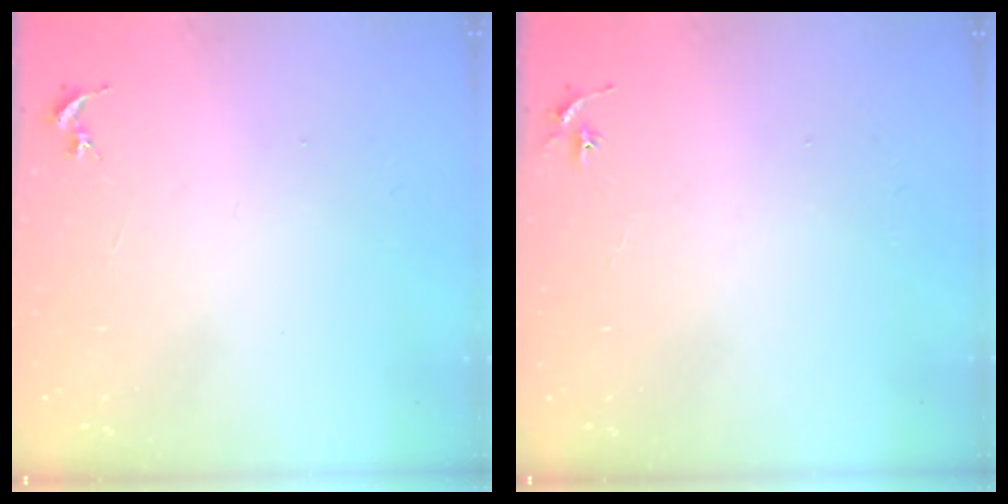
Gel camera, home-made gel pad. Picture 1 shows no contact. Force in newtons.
{"total": 2.9, "press": 2.9, "slide": 0.3}